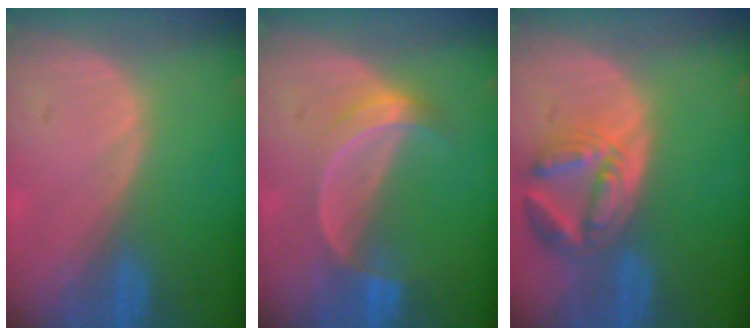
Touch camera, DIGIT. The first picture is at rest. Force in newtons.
{"total": 5.2, "press": 4.7, "slide": 2.2}
{"total": 7.9, "press": 7.0, "slide": 3.6}